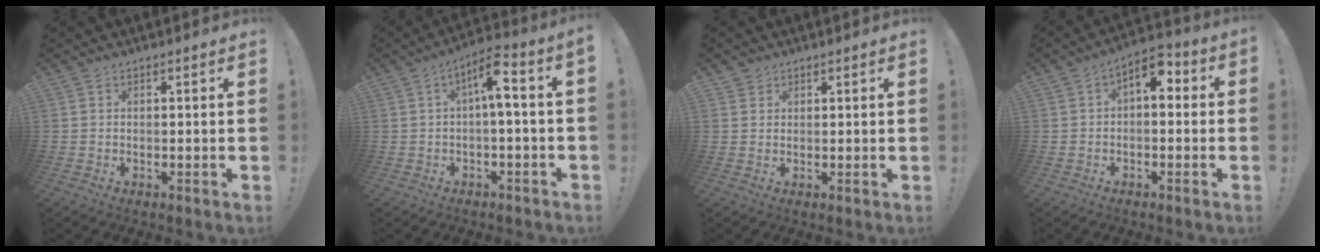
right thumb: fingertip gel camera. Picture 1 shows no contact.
{"total": 8.2, "force": [0.5, 1.4, 8.1], "torque": [-0.126, 0.001, 0.004]}
{"total": 2.1, "force": [1.6, 1.4, 0.0], "torque": [0.000, -0.007, 0.030]}
{"total": 6.0, "force": [0.7, 3.4, 4.9], "torque": [-0.069, -0.004, 0.013]}